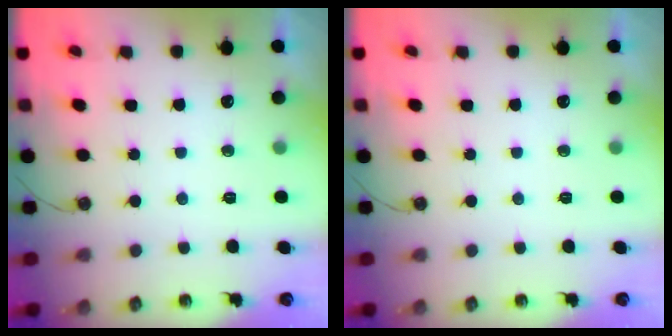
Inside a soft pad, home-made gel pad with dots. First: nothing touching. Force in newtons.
{"total": 0.0}